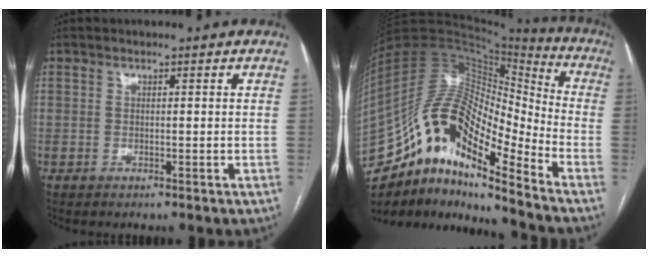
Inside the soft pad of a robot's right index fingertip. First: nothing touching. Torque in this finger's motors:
{"motor_torque": [1.06, -1.08, 1.03, 0.21]}